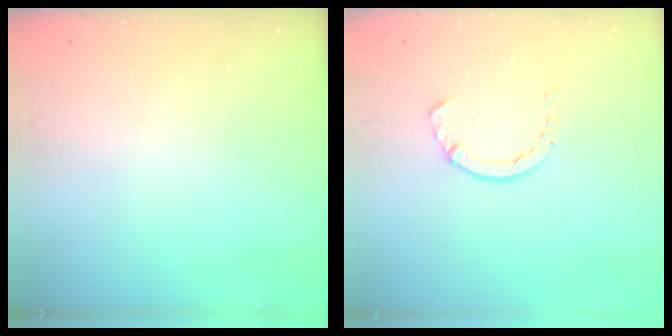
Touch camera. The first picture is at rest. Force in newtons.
{"total": 2.1, "press": 2.1, "slide": 0.5}